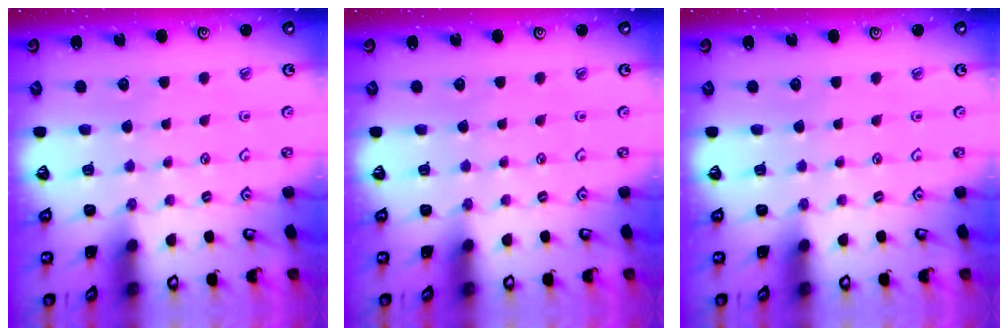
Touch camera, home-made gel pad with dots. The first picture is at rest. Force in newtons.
{"total": 0.0}
{"total": 0.0}